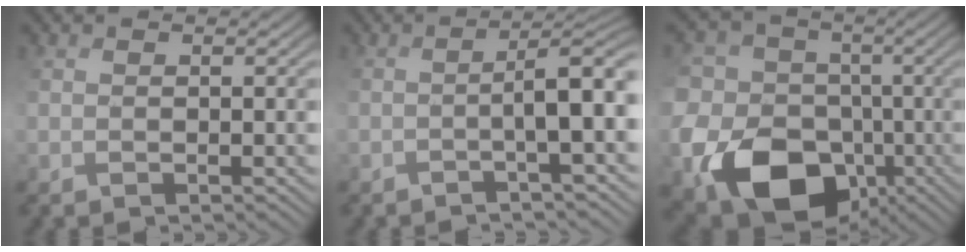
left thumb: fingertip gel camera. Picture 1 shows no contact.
{"total": 5.6, "force": [-1.1, 0.3, 5.5], "torque": [-0.073, 0.014, -0.023]}
{"total": 15.8, "force": [-5.6, 12.4, 8.0], "torque": [-0.202, -0.037, -0.091]}